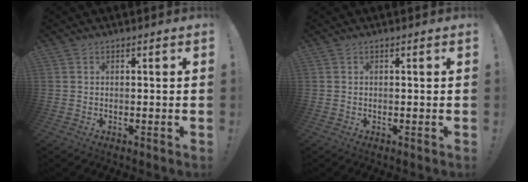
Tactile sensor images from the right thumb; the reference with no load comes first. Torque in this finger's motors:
{"motor_torque": [0.00, 0.00, 0.08, -0.09, 0.00]}